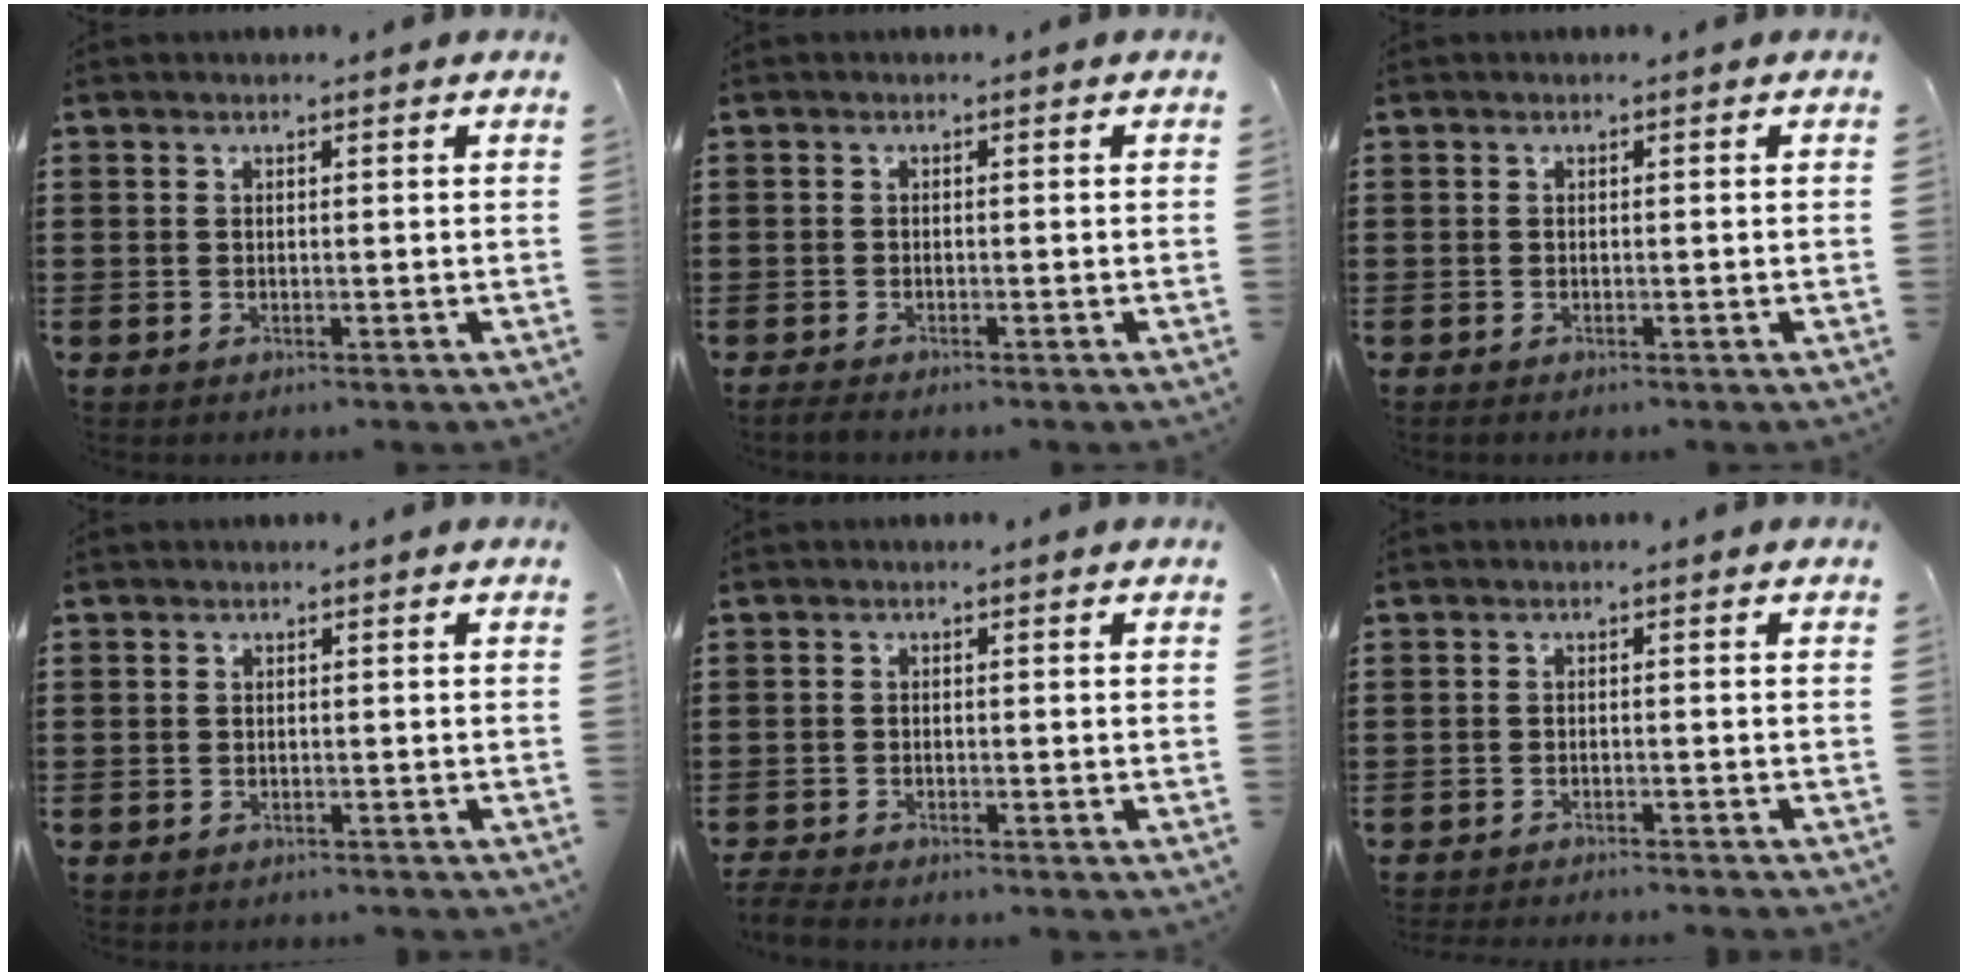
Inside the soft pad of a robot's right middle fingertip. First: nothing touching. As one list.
[{"total": 0.8, "force": [-0.7, 0.1, 0.3], "torque": [-0.008, -0.006, -0.013]}, {"total": 0.0}, {"total": 0.9, "force": [-0.8, 0.4, -0.1], "torque": [0.002, 0.003, -0.019]}, {"total": 1.9, "force": [-1.9, 0.1, 0.2], "torque": [-0.014, -0.003, -0.042]}, {"total": 1.6, "force": [-1.6, -0.2, 0.1], "torque": [-0.003, 0.004, -0.033]}]